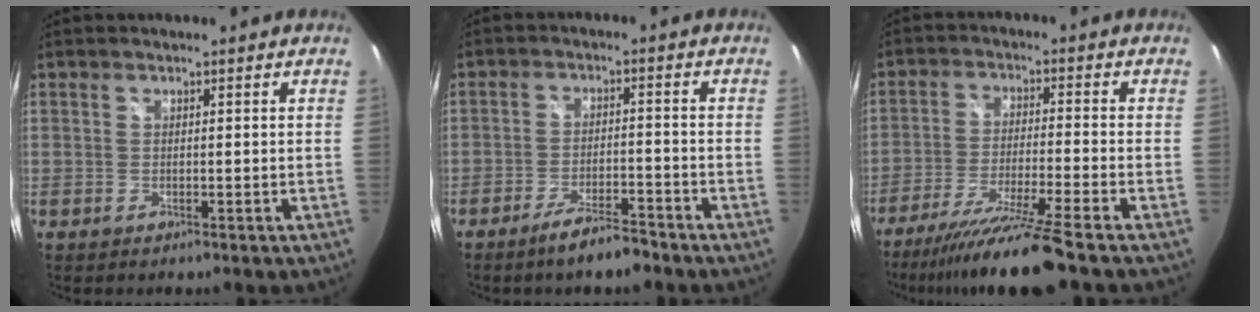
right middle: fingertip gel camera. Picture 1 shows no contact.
{"total": 6.6, "force": [-5.3, 1.1, 3.9], "torque": [-0.083, -0.001, -0.086]}
{"total": 13.5, "force": [-11.2, -1.8, 7.4], "torque": [-0.152, -0.025, -0.193]}